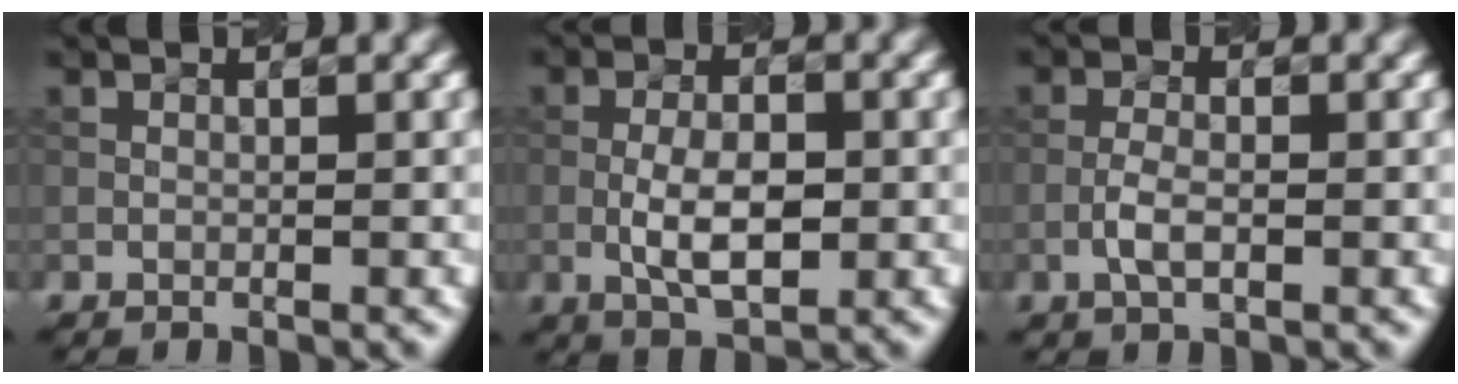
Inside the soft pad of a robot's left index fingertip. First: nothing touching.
{"total": 4.6, "force": [-0.9, 2.1, 4.0], "torque": [-0.076, 0.002, -0.017]}
{"total": 2.1, "force": [-0.8, 0.8, 1.8], "torque": [-0.039, 0.003, -0.020]}